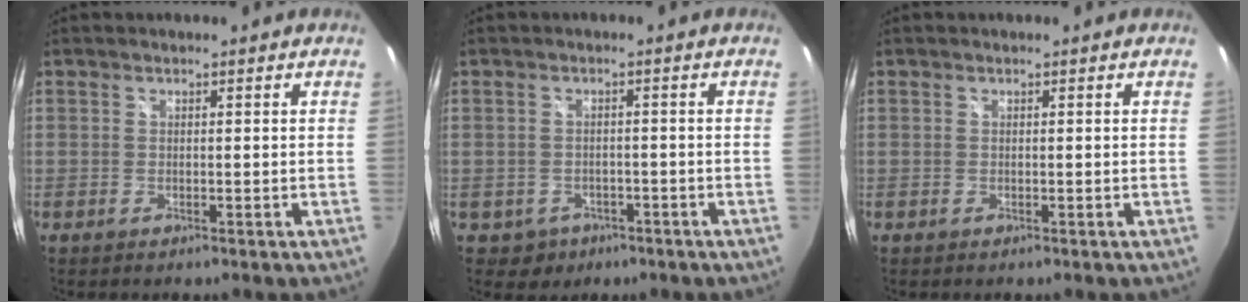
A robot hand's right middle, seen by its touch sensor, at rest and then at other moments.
{"total": 4.6, "force": [-2.0, 4.0, 1.0], "torque": [-0.036, 0.002, -0.019]}
{"total": 0.0}